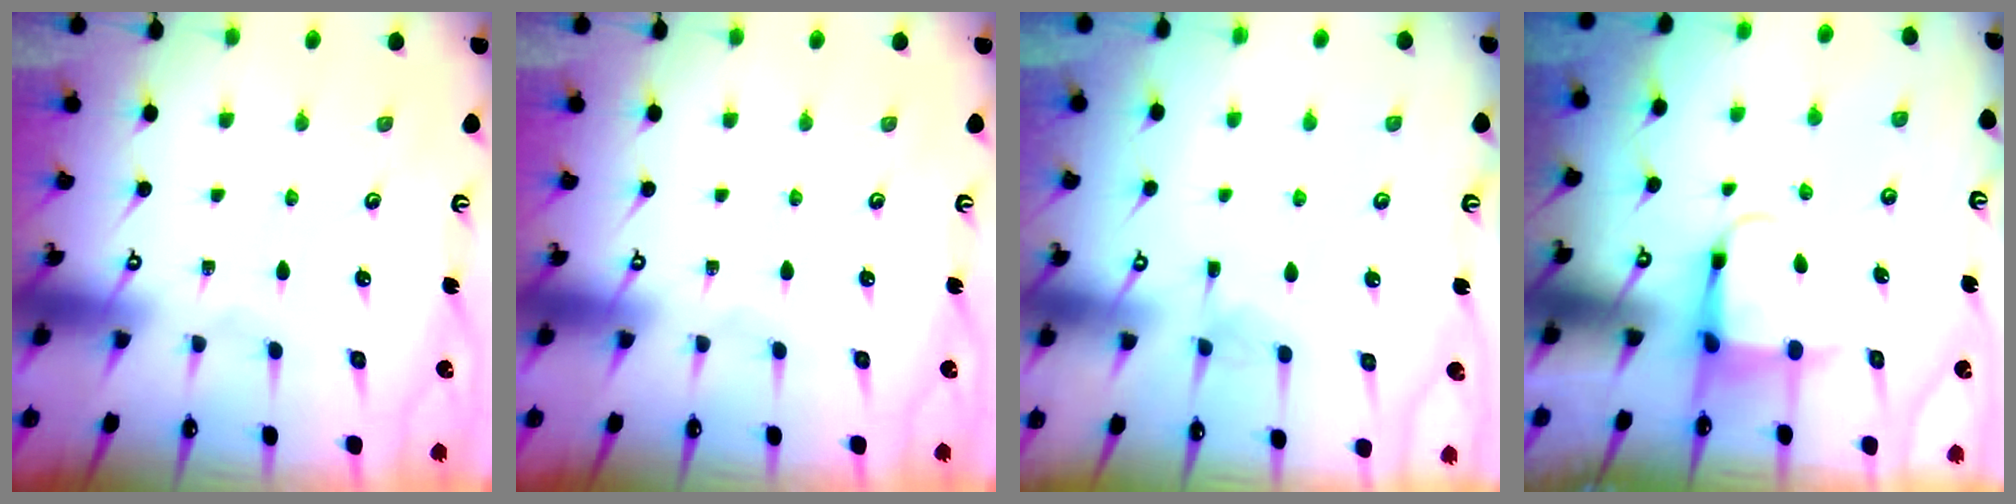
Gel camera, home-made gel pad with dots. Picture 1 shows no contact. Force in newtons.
{"total": 0.0}
{"total": 5.6, "press": 5.5, "slide": 0.7}
{"total": 4.0, "press": 3.9, "slide": 0.4}